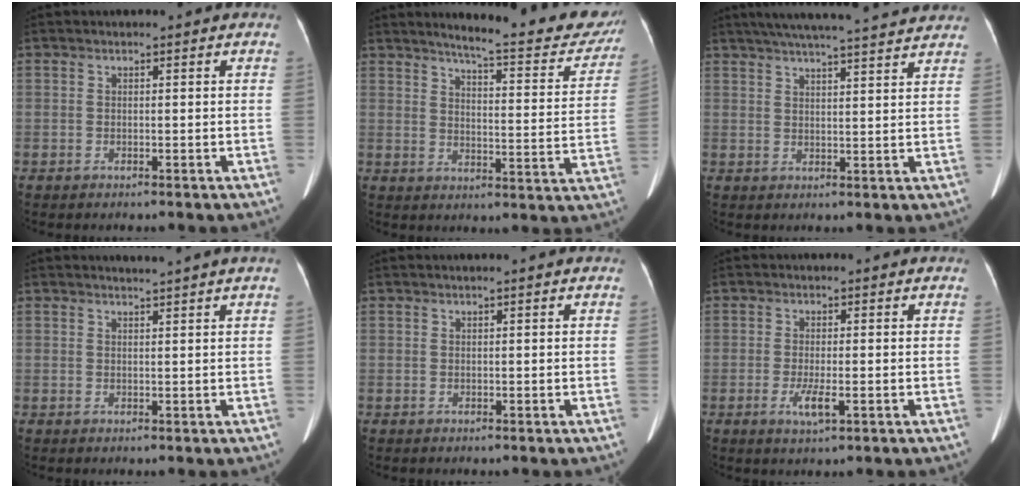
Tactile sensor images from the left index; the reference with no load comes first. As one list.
[{"total": 18.3, "force": [16.5, 2.4, 7.7], "torque": [-0.090, -0.054, 0.190]}, {"total": 19.0, "force": [17.0, 1.1, 8.4], "torque": [-0.139, 0.029, 0.222]}, {"total": 1.9, "force": [1.7, -0.9, 0.3], "torque": [-0.011, -0.007, 0.031]}, {"total": 1.1, "force": [1.0, -0.2, 0.6], "torque": [-0.015, 0.009, 0.015]}, {"total": 3.1, "force": [-0.9, 0.5, 2.9], "torque": [-0.056, -0.007, -0.014]}]